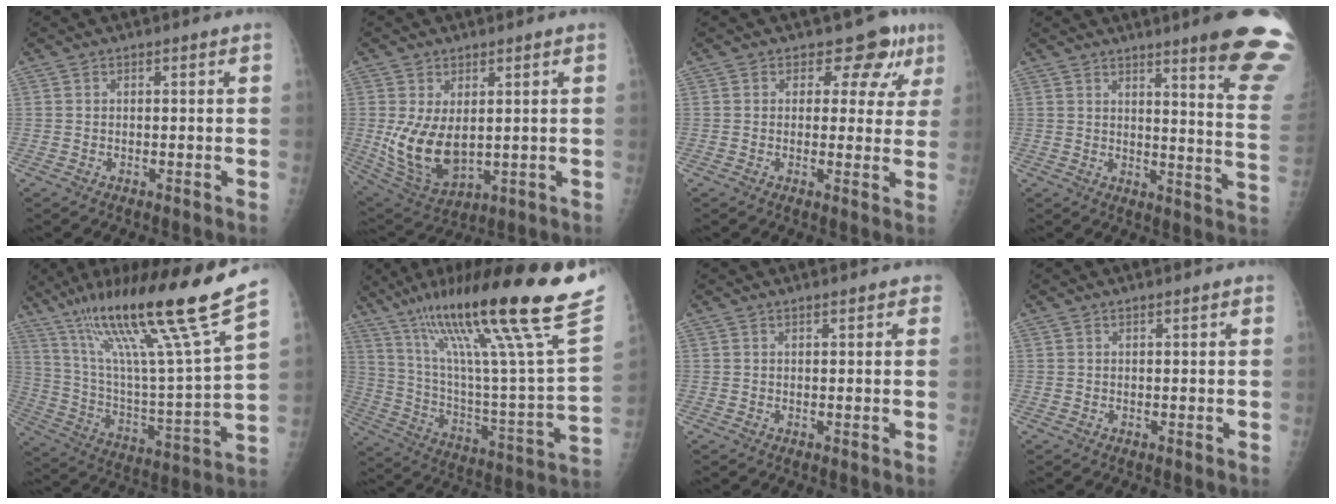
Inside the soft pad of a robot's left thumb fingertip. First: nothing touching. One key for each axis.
{"total": 11.3, "fx": 0.7, "fy": 6.9, "fz": 9.0, "tx": -0.160, "ty": -0.018, "tz": 0.036}
{"total": 6.9, "fx": 4.0, "fy": 4.8, "fz": 2.9, "tx": 0.002, "ty": -0.016, "tz": 0.035}
{"total": 17.6, "fx": 12.4, "fy": 1.0, "fz": 12.4, "tx": -0.130, "ty": -0.086, "tz": 0.146}
{"total": 25.7, "fx": 17.4, "fy": 0.2, "fz": 18.9, "tx": -0.301, "ty": -0.071, "tz": 0.307}
{"total": 34.6, "fx": 21.7, "fy": 3.5, "fz": 26.7, "tx": -0.399, "ty": -0.053, "tz": 0.357}
{"total": 1.5, "fx": 1.1, "fy": 0.5, "fz": 0.9, "tx": -0.006, "ty": 0.000, "tz": 0.011}
{"total": 0.6, "fx": 0.5, "fy": 0.1, "fz": 0.4, "tx": -0.007, "ty": -0.001, "tz": 0.008}